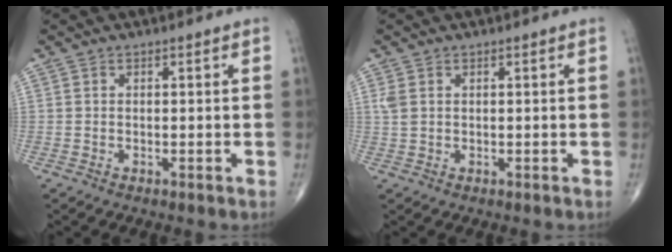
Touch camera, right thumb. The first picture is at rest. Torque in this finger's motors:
{"motor_torque": [0.15, 0.37, 0.59, 0.20, -0.05]}